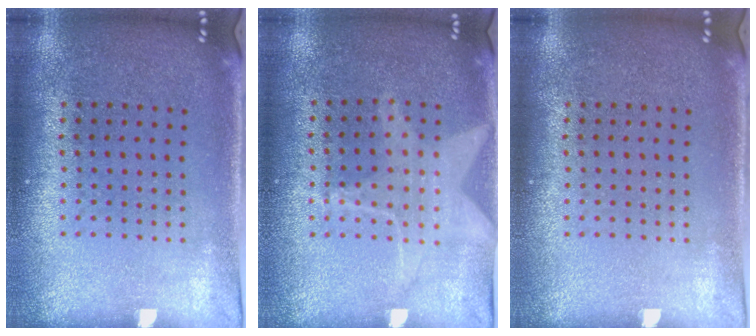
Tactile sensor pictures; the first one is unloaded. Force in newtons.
{"total": 1.3, "press": 1.2, "slide": 0.3}
{"total": 0.0}